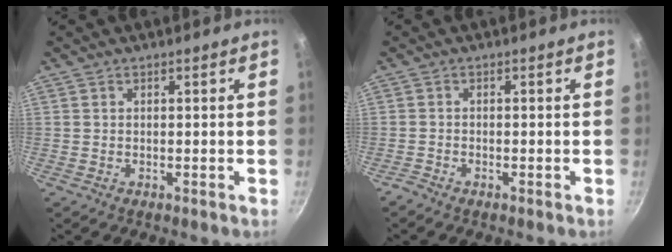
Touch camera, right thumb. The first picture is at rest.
{"total": 1.1, "force": [-1.0, 0.2, 0.4], "torque": [-0.023, 0.010, -0.022]}